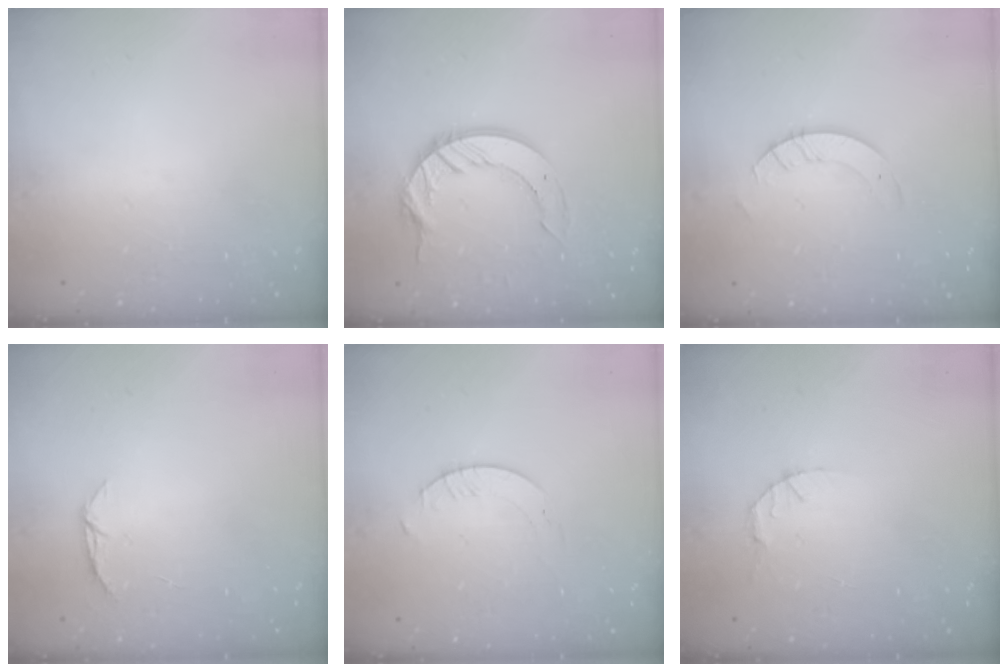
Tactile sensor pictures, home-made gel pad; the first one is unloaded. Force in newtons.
{"total": 12.6, "press": 12.6, "slide": 1.2}
{"total": 3.6, "press": 3.6, "slide": 0.4}
{"total": 4.6, "press": 4.5, "slide": 0.5}
{"total": 1.6, "press": 1.6, "slide": 0.2}
{"total": 2.8, "press": 2.8, "slide": 0.4}